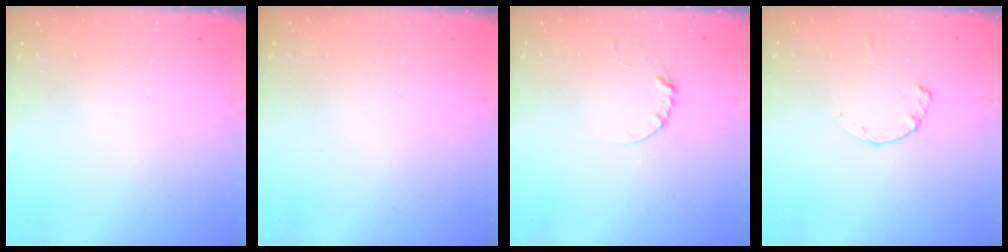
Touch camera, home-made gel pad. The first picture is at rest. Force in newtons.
{"total": 2.5, "press": 2.5, "slide": 0.2}
{"total": 3.5, "press": 3.5, "slide": 0.4}
{"total": 1.2, "press": 1.2, "slide": 0.3}